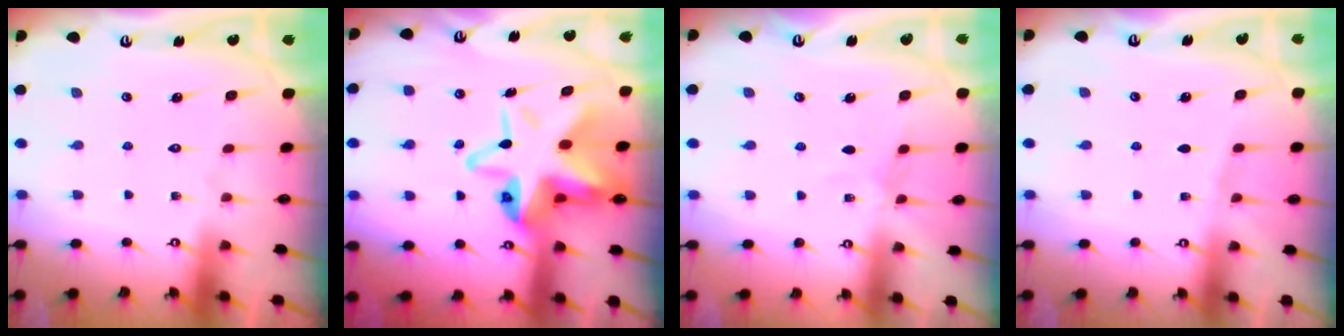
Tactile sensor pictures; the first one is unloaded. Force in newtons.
{"total": 15.6, "press": 15.4, "slide": 2.7}
{"total": 3.0, "press": 2.9, "slide": 0.4}
{"total": 3.0, "press": 2.9, "slide": 0.4}